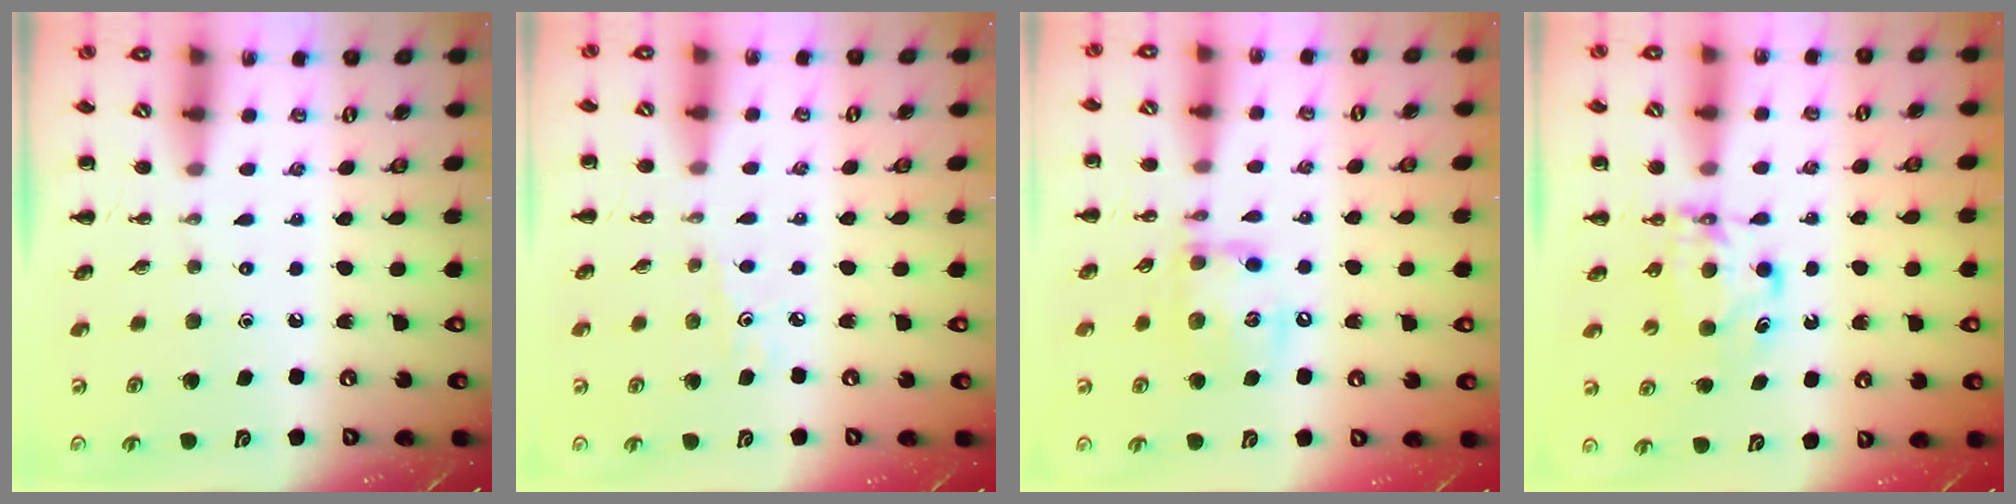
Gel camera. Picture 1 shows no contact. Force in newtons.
{"total": 3.9, "press": 3.7, "slide": 1.2}
{"total": 13.4, "press": 13.3, "slide": 2.2}
{"total": 6.1, "press": 6.0, "slide": 0.7}